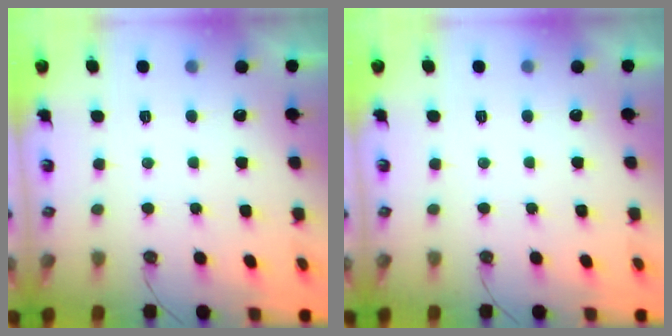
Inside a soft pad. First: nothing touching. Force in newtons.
{"total": 0.0}